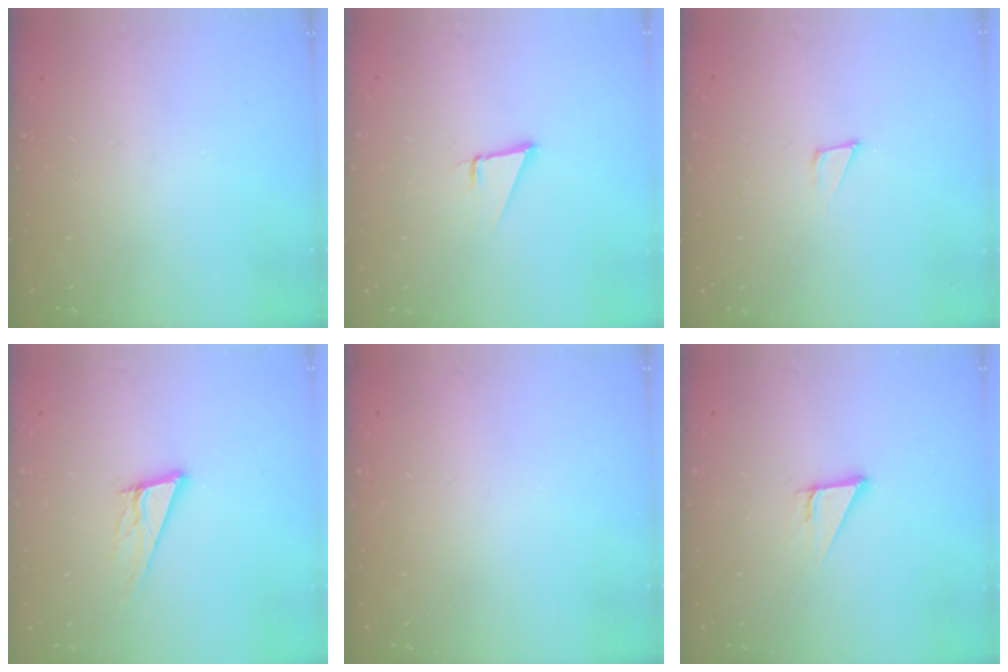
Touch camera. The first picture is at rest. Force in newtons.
{"total": 1.9, "press": 1.9, "slide": 0.0}
{"total": 4.2, "press": 4.2, "slide": 0.4}
{"total": 12.4, "press": 11.9, "slide": 3.3}
{"total": 1.5, "press": 1.5, "slide": 0.1}
{"total": 3.8, "press": 3.8, "slide": 0.2}